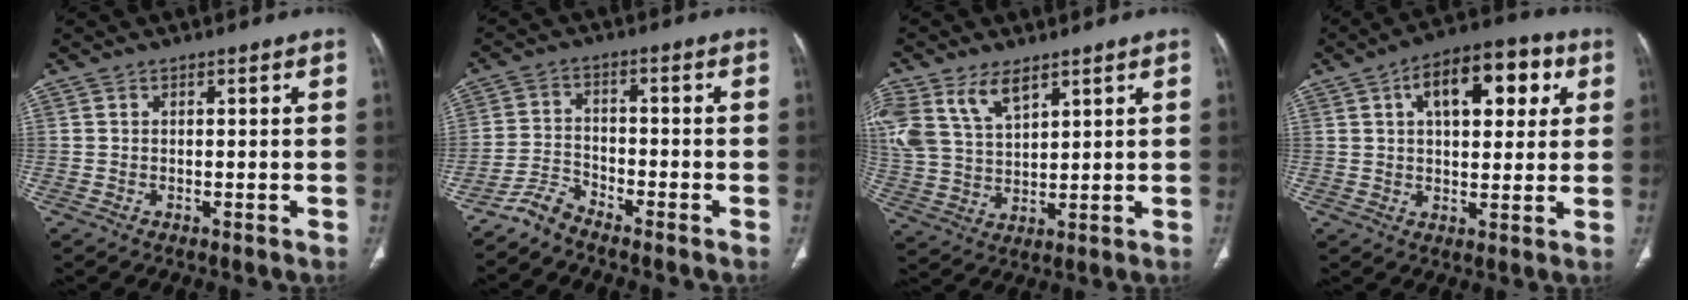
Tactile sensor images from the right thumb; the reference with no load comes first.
{"total": 4.2, "force": [-4.1, 0.8, 0.5], "torque": [-0.013, 0.018, -0.087]}
{"total": 11.9, "force": [6.7, 6.5, 7.3], "torque": [-0.146, -0.012, 0.144]}
{"total": 15.0, "force": [5.2, 7.8, 11.7], "torque": [-0.135, 0.015, 0.074]}